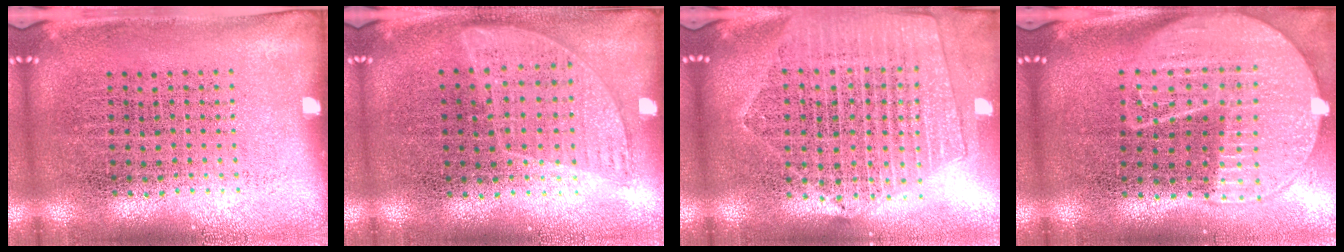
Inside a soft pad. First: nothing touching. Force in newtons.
{"total": 0.9, "press": 0.7, "slide": 0.5}
{"total": 2.0, "press": 1.9, "slide": 0.9}
{"total": 2.1, "press": 1.9, "slide": 1.0}